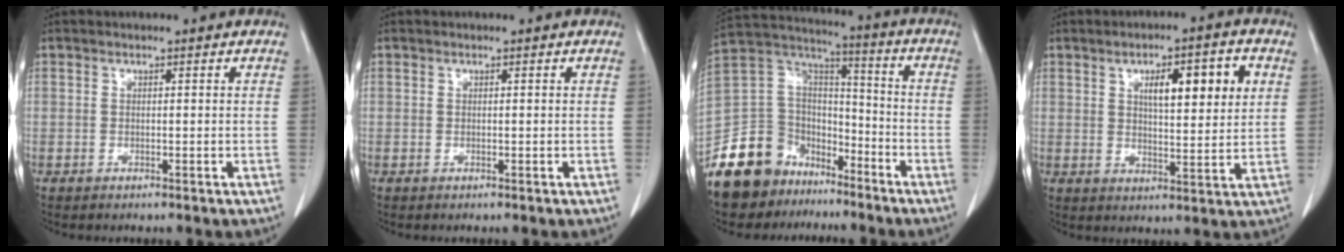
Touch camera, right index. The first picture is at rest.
{"total": 0.0}
{"total": 20.6, "force": [-14.6, 12.8, 6.9], "torque": [-0.157, 0.063, -0.255]}
{"total": 10.7, "force": [3.5, 2.9, 9.7], "torque": [-0.150, 0.014, 0.057]}